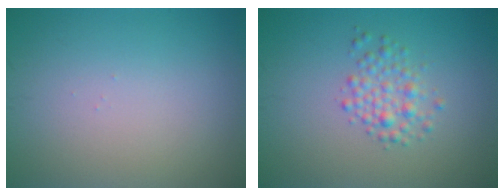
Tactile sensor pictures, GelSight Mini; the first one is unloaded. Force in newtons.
{"total": 2.4, "press": 2.4, "slide": 0.0}